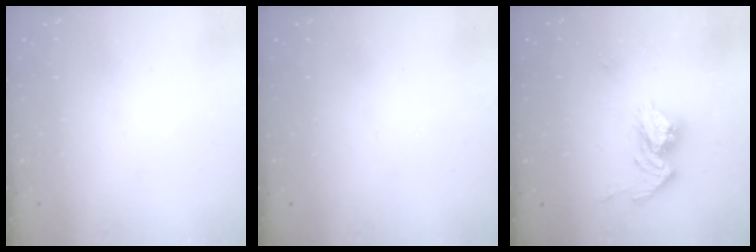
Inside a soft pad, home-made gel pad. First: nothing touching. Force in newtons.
{"total": 0.0}
{"total": 13.6, "press": 13.5, "slide": 1.3}